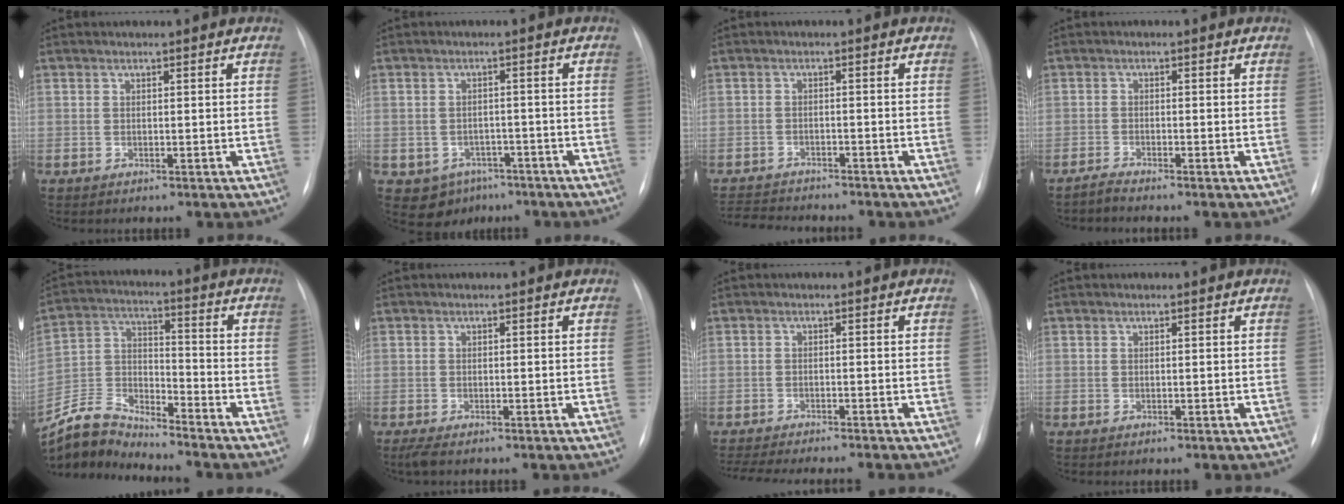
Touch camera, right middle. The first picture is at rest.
{"total": 5.6, "force": [-3.2, 4.4, 1.3], "torque": [-0.016, 0.010, -0.036]}
{"total": 7.5, "force": [-7.1, 1.2, 1.9], "torque": [-0.033, -0.008, -0.110]}
{"total": 1.4, "force": [-1.3, -0.4, 0.0], "torque": [-0.002, -0.007, -0.027]}
{"total": 10.6, "force": [-10.5, 0.3, 0.3], "torque": [-0.016, 0.031, -0.207]}
{"total": 1.5, "force": [-1.1, 0.2, 1.0], "torque": [-0.025, -0.007, -0.022]}
{"total": 11.9, "force": [-10.7, 0.5, 5.3], "torque": [-0.071, -0.013, -0.150]}
{"total": 0.0}